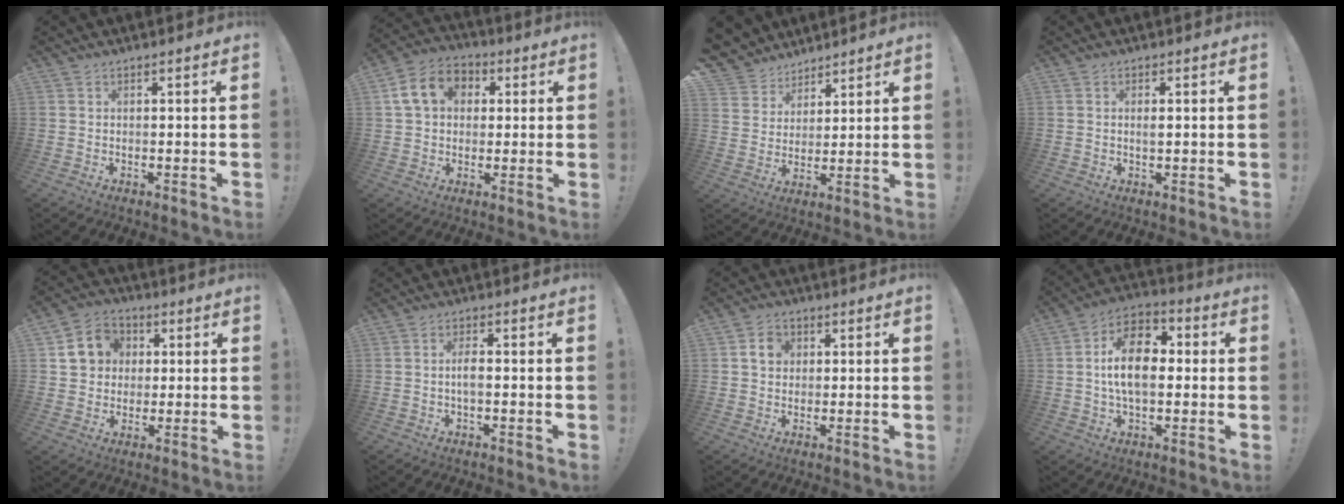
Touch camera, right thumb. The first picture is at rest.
{"total": 12.6, "force": [3.5, 9.9, 7.0], "torque": [-0.101, 0.006, 0.073]}
{"total": 8.0, "force": [5.6, 5.7, 0.3], "torque": [-0.019, -0.046, 0.115]}
{"total": 1.3, "force": [0.1, 0.4, 1.2], "torque": [-0.019, -0.001, 0.000]}
{"total": 9.8, "force": [2.2, 8.9, 3.4], "torque": [-0.038, 0.002, 0.047]}
{"total": 3.5, "force": [-0.4, 1.1, 3.3], "torque": [-0.076, 0.000, -0.014]}
{"total": 5.1, "force": [1.2, 4.3, 2.5], "torque": [-0.035, 0.008, 0.021]}
{"total": 14.6, "force": [0.5, 8.8, 11.6], "torque": [-0.196, 0.014, 0.008]}